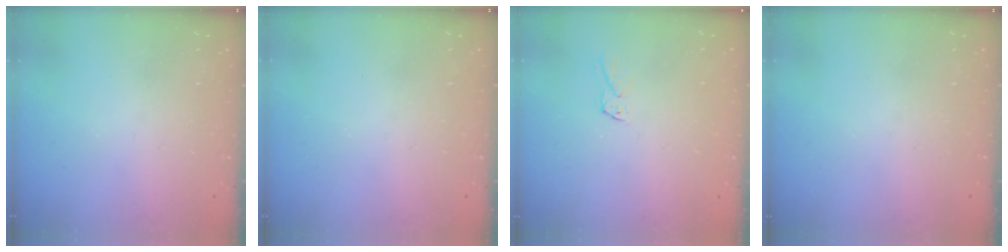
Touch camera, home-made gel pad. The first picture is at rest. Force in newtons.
{"total": 0.0}
{"total": 2.2, "press": 2.2, "slide": 0.1}
{"total": 0.0}